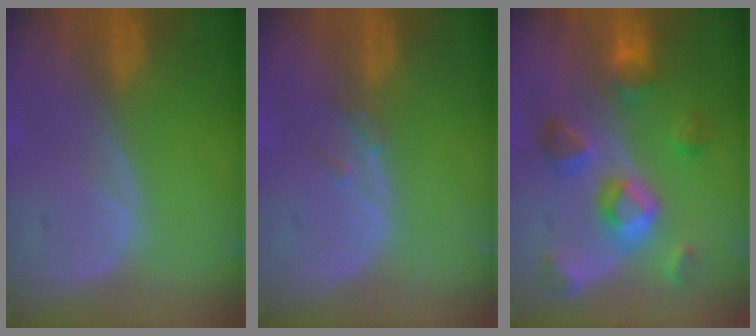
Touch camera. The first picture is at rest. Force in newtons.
{"total": 1.3, "press": 1.1, "slide": 0.7}
{"total": 8.3, "press": 8.1, "slide": 1.9}